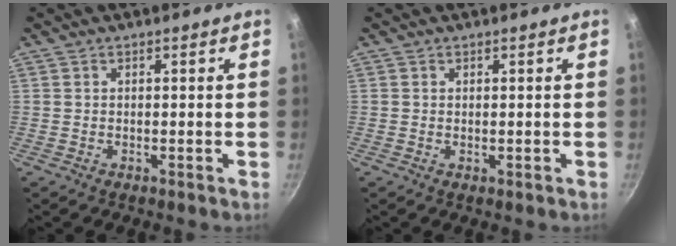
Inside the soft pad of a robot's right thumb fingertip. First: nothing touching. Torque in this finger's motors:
{"motor_torque": [-0.36, -0.03, -0.35, 0.01, -0.06]}